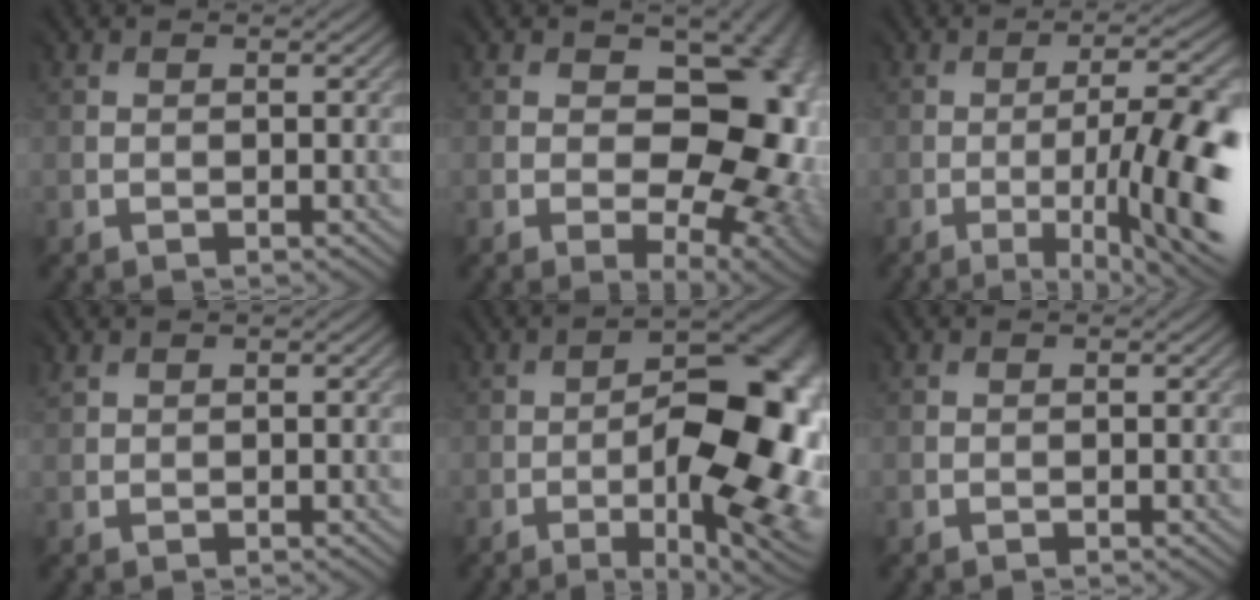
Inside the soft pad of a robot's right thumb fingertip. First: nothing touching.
{"total": 17.3, "force": [-1.2, 11.1, 13.2], "torque": [-0.117, -0.021, 0.016]}
{"total": 13.1, "force": [-4.4, 3.5, 11.9], "torque": [-0.139, -0.002, -0.056]}
{"total": 1.1, "force": [0.9, 0.5, 0.4], "torque": [-0.010, 0.003, 0.015]}
{"total": 17.4, "force": [-4.6, 6.9, 15.2], "torque": [-0.173, 0.002, -0.063]}
{"total": 0.0}